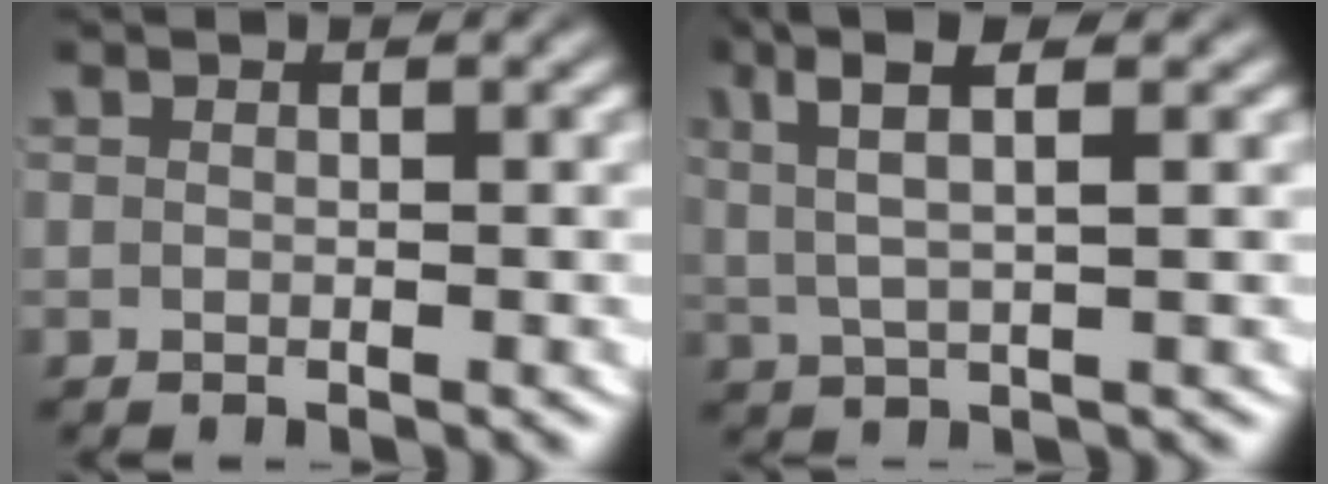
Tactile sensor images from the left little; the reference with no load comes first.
{"total": 5.0, "force": [2.9, 1.1, 3.9], "torque": [-0.069, 0.013, 0.048]}